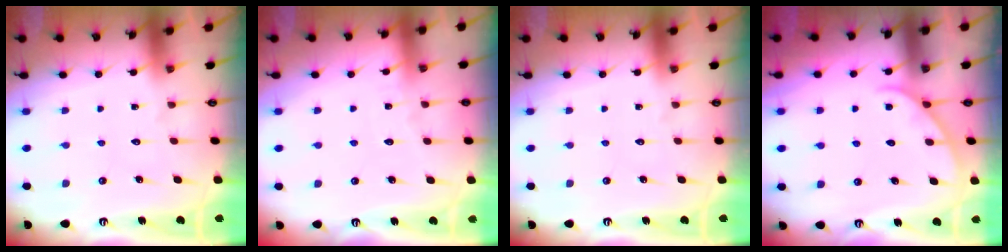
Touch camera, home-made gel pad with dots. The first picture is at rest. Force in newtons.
{"total": 2.2, "press": 2.1, "slide": 0.3}
{"total": 0.0}
{"total": 5.2, "press": 5.1, "slide": 0.3}